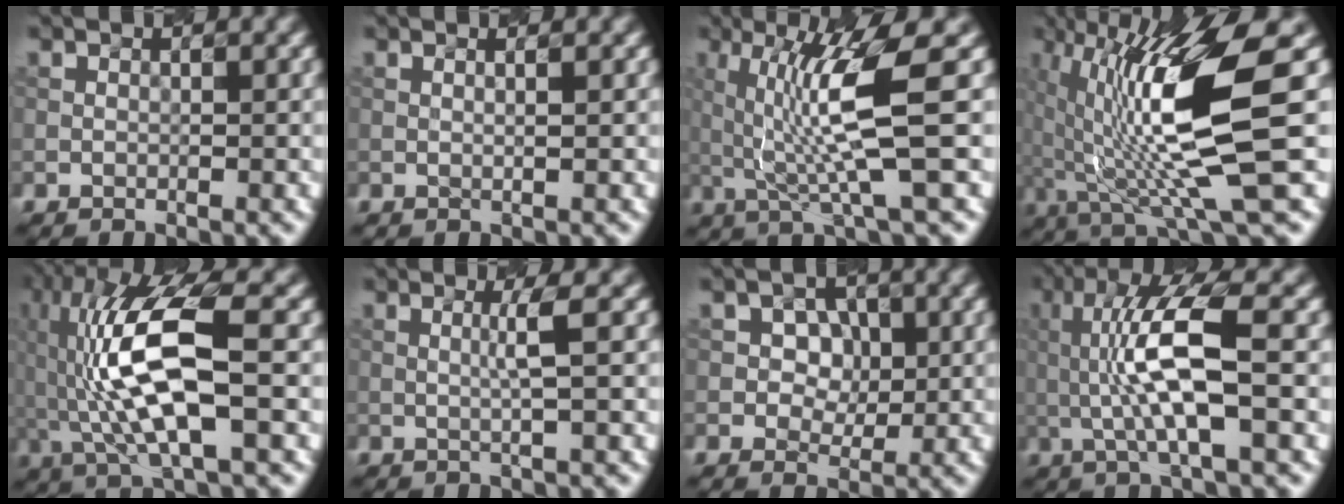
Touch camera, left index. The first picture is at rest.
{"total": 1.0, "force": [0.4, 0.4, 0.9], "torque": [-0.009, 0.001, -0.005]}
{"total": 7.5, "force": [0.6, 0.9, 7.4], "torque": [-0.141, -0.006, 0.019]}
{"total": 12.3, "force": [1.0, 2.3, 12.0], "torque": [-0.204, -0.007, 0.026]}
{"total": 11.0, "force": [-0.5, 3.3, 10.5], "torque": [-0.212, 0.018, -0.014]}
{"total": 2.0, "force": [0.3, 0.1, 2.0], "torque": [-0.040, 0.003, 0.001]}
{"total": 3.5, "force": [0.6, 2.5, 2.3], "torque": [-0.029, 0.005, 0.001]}
{"total": 7.6, "force": [0.4, 1.8, 7.3], "torque": [-0.143, 0.000, 0.009]}